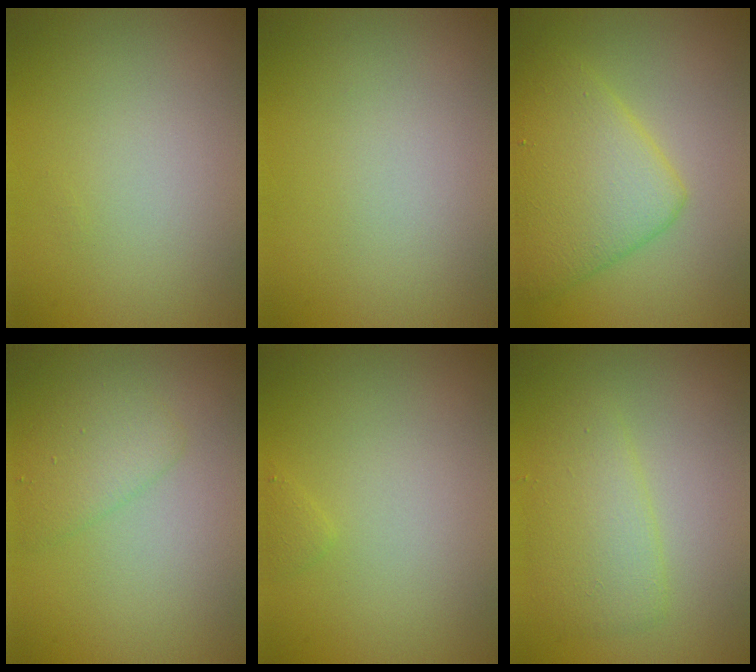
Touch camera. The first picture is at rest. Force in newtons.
{"total": 0.0}
{"total": 6.0, "press": 6.0, "slide": 0.1}
{"total": 2.2, "press": 2.2, "slide": 0.1}
{"total": 0.6, "press": 0.6, "slide": 0.1}
{"total": 3.0, "press": 3.0, "slide": 0.1}